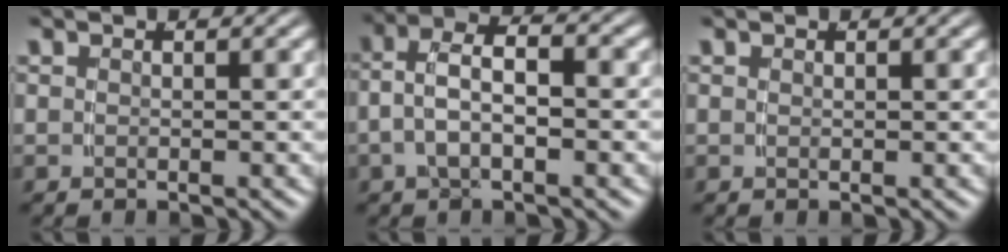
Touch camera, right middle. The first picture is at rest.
{"total": 5.4, "force": [0.2, 3.5, 4.2], "torque": [-0.079, 0.001, -0.004]}
{"total": 0.0}